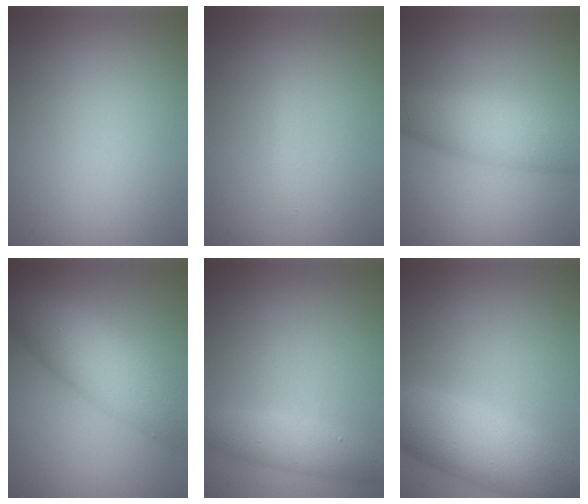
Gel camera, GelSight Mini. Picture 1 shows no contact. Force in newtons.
{"total": 0.9, "press": 0.9, "slide": 0.0}
{"total": 4.4, "press": 4.4, "slide": 0.1}
{"total": 8.4, "press": 8.4, "slide": 0.3}
{"total": 2.7, "press": 2.7, "slide": 0.1}
{"total": 6.9, "press": 6.9, "slide": 0.3}